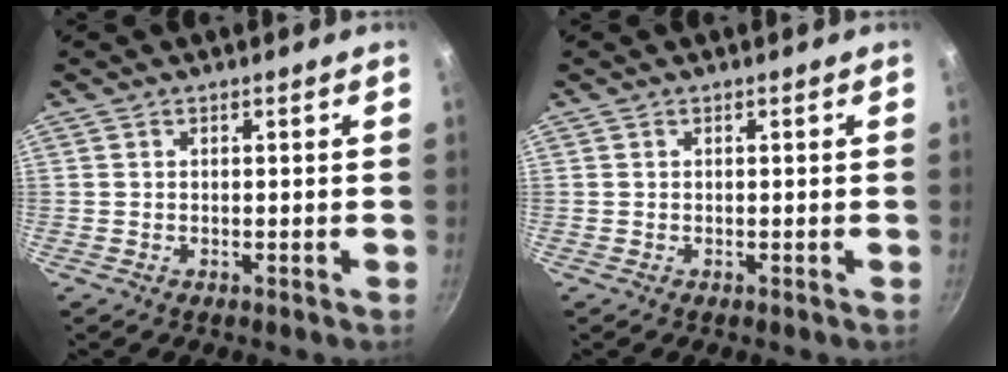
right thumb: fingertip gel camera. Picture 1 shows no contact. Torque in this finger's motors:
{"motor_torque": [-0.04, 0.04, -0.10, -0.12, 0.00]}